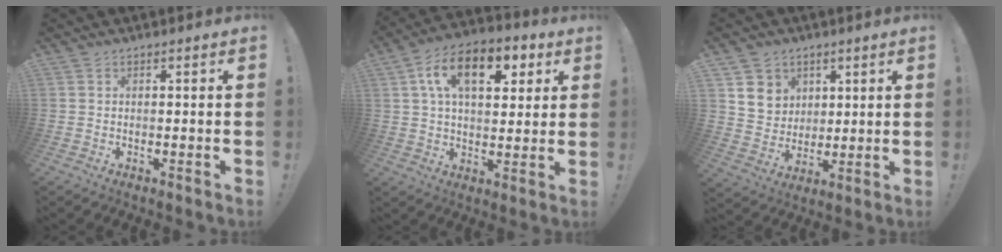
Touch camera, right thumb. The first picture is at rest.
{"total": 15.2, "force": [5.6, 8.7, 11.1], "torque": [-0.170, -0.005, 0.095]}
{"total": 7.8, "force": [4.3, 6.5, 0.3], "torque": [-0.007, -0.036, 0.087]}